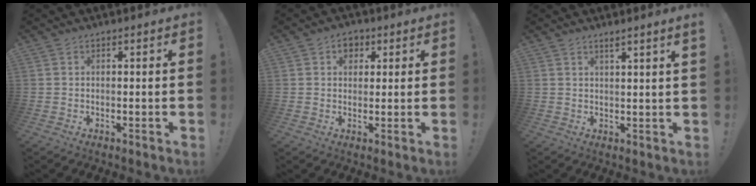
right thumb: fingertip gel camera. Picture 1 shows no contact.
{"total": 4.3, "force": [1.7, 3.4, 2.0], "torque": [-0.023, 0.000, 0.028]}
{"total": 2.6, "force": [1.8, -0.8, 1.7], "torque": [-0.027, -0.009, 0.027]}